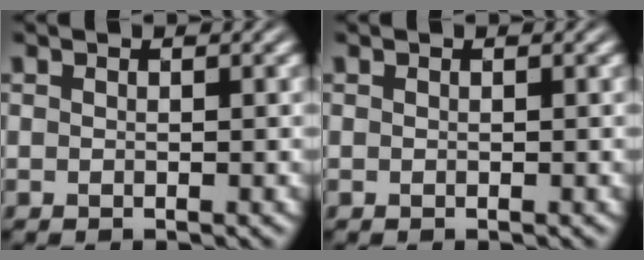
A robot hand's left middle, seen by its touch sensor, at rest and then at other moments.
{"total": 0.0}